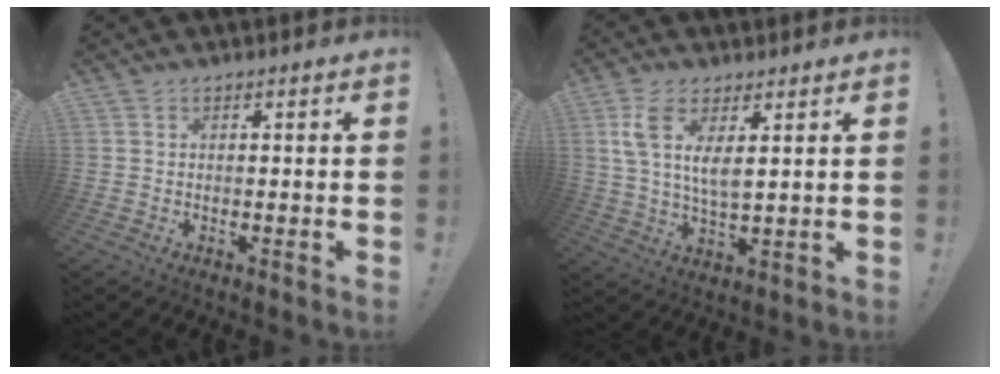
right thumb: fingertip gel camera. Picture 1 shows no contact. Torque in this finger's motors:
{"motor_torque": [1.17, 1.40, 0.10, 0.15, 0.10]}